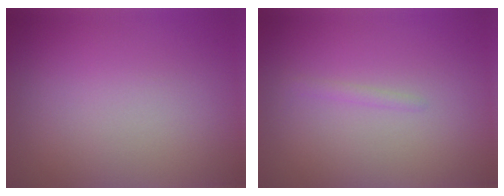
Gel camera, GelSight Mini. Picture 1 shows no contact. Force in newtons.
{"total": 0.7, "press": 0.7, "slide": 0.1}